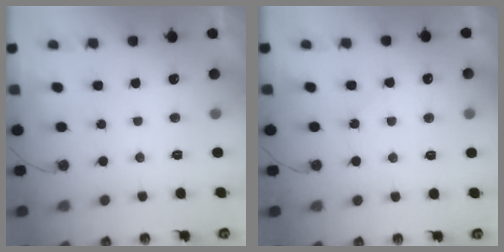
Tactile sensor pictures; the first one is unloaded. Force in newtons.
{"total": 5.7, "press": 5.7, "slide": 0.6}